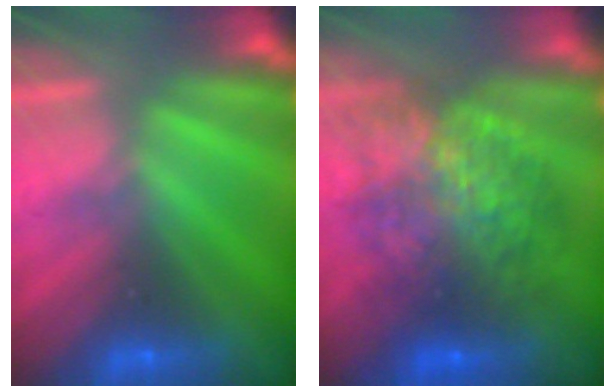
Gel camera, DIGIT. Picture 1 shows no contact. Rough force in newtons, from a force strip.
{"total": 6.9}